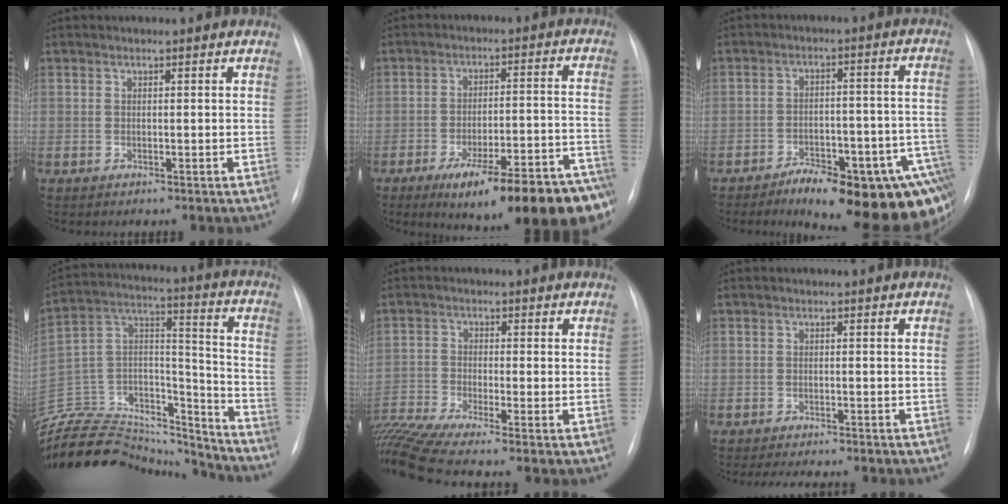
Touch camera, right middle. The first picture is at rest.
{"total": 21.7, "force": [-15.5, 4.2, 14.6], "torque": [-0.125, 0.023, -0.218]}
{"total": 20.8, "force": [-15.0, 6.2, 12.9], "torque": [-0.069, 0.039, -0.190]}
{"total": 31.7, "force": [-29.0, 8.0, 9.9], "torque": [-0.211, 0.009, -0.454]}
{"total": 10.8, "force": [-8.9, -1.0, 5.9], "torque": [-0.135, -0.006, -0.165]}
{"total": 6.1, "force": [-5.4, 1.2, 2.6], "torque": [-0.031, -0.004, -0.074]}